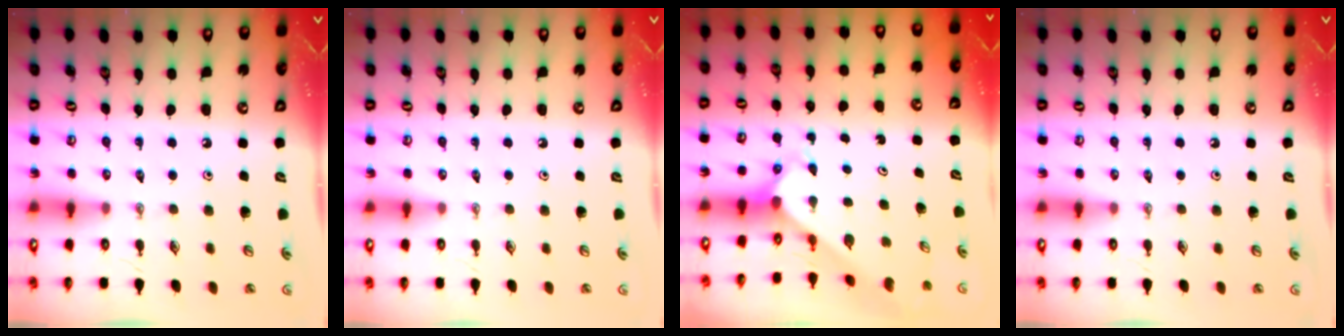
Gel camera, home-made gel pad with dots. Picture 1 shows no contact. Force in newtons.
{"total": 0.0}
{"total": 2.4, "press": 2.4, "slide": 0.2}
{"total": 0.0}